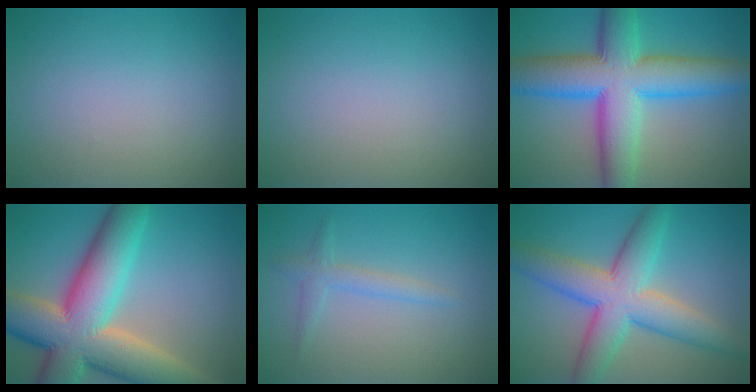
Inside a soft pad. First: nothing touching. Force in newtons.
{"total": 0.0}
{"total": 11.7, "press": 11.7, "slide": 0.1}
{"total": 14.3, "press": 14.2, "slide": 1.1}
{"total": 1.8, "press": 1.7, "slide": 0.1}
{"total": 8.2, "press": 8.2, "slide": 0.3}